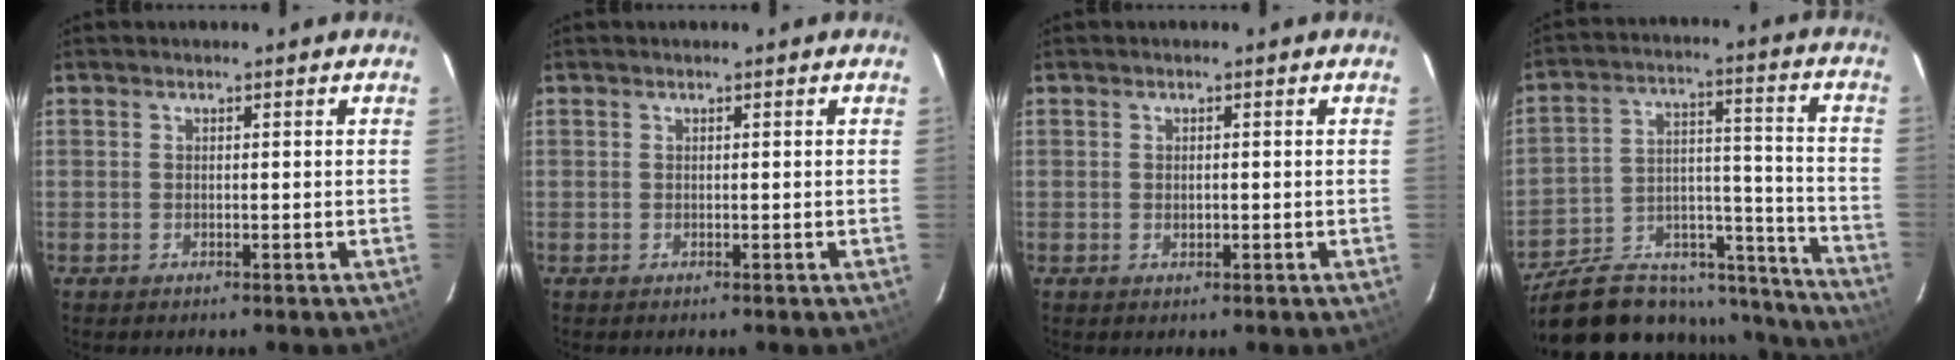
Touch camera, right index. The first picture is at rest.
{"total": 0.0}
{"total": 1.0, "force": [-0.1, 0.7, 0.8], "torque": [-0.013, 0.002, -0.001]}
{"total": 28.1, "force": [-22.5, 12.2, 11.6], "torque": [-0.199, 0.047, -0.301]}